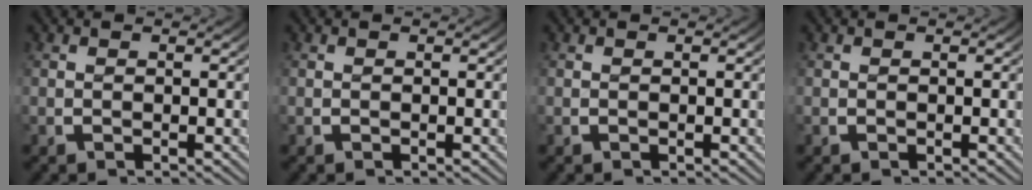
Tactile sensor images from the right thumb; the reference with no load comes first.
{"total": 0.0}
{"total": 0.0}
{"total": 0.0}